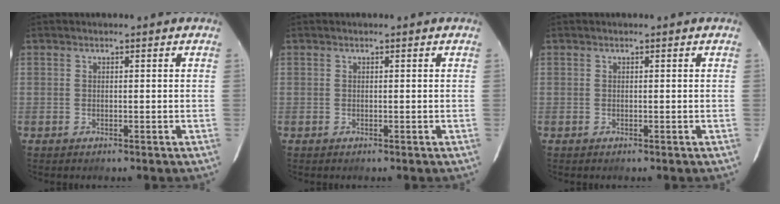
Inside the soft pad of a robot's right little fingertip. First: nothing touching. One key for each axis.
{"total": 0.0}
{"total": 0.0}